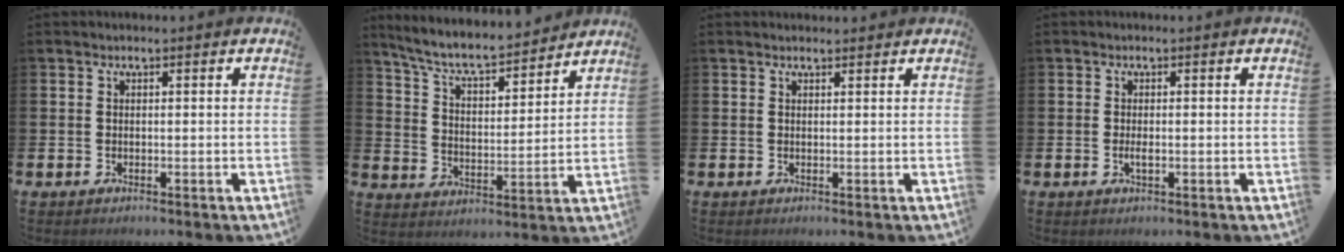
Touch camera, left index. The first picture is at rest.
{"total": 7.7, "force": [7.1, 1.4, 2.7], "torque": [-0.085, -0.050, 0.122]}
{"total": 0.8, "force": [0.8, 0.2, 0.2], "torque": [0.005, 0.000, 0.012]}
{"total": 1.0, "force": [0.0, 0.3, 1.0], "torque": [-0.019, 0.001, -0.002]}